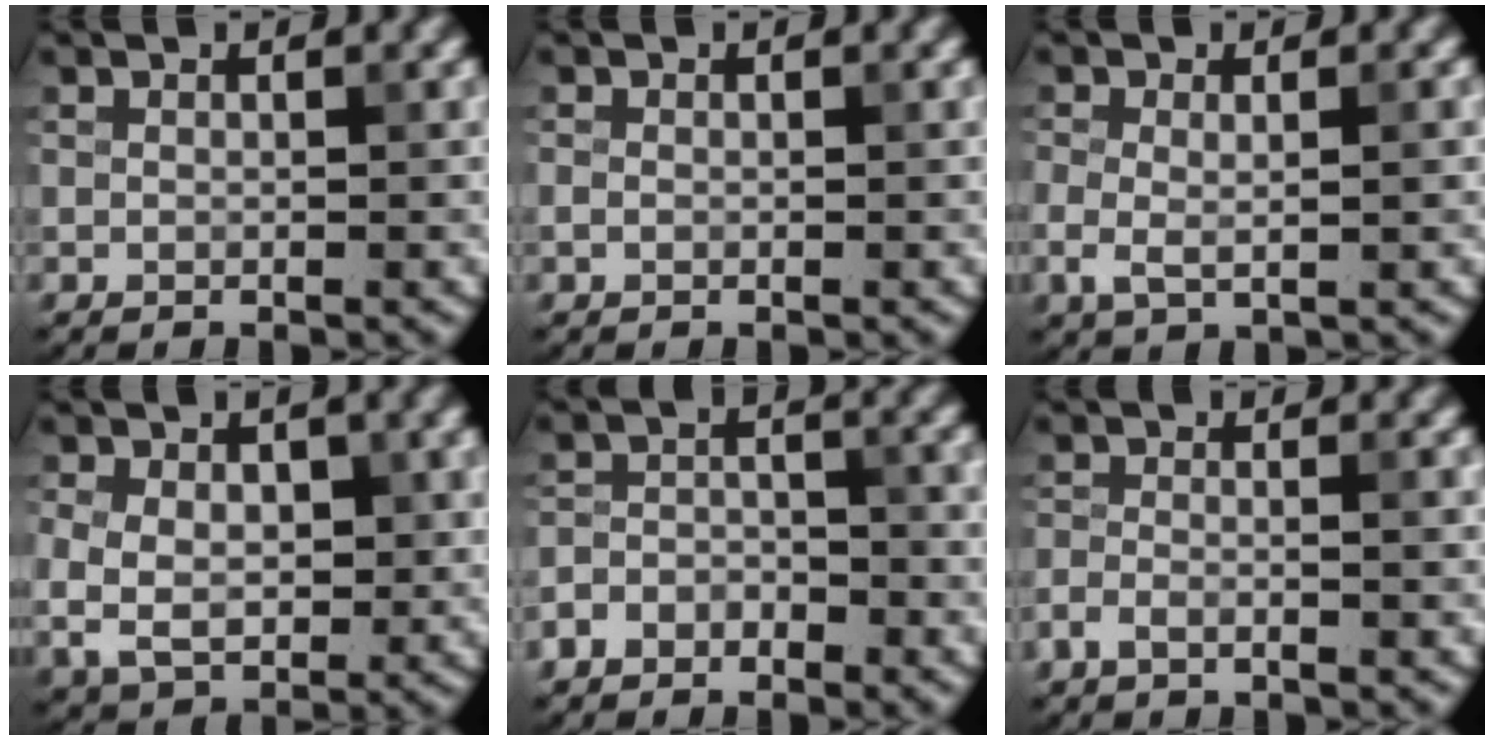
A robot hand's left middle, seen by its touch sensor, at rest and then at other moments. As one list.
[{"total": 0.6, "force": [-0.2, 0.5, 0.3], "torque": [-0.006, -0.001, -0.003]}, {"total": 2.8, "force": [-0.2, 1.2, 2.5], "torque": [-0.048, -0.004, -0.005]}, {"total": 6.0, "force": [0.0, 4.2, 4.3], "torque": [-0.078, -0.008, 0.003]}, {"total": 3.0, "force": [-2.2, 1.7, 1.2], "torque": [-0.027, 0.005, -0.048]}, {"total": 2.1, "force": [-1.4, 0.6, 1.4], "torque": [-0.030, 0.000, -0.034]}]